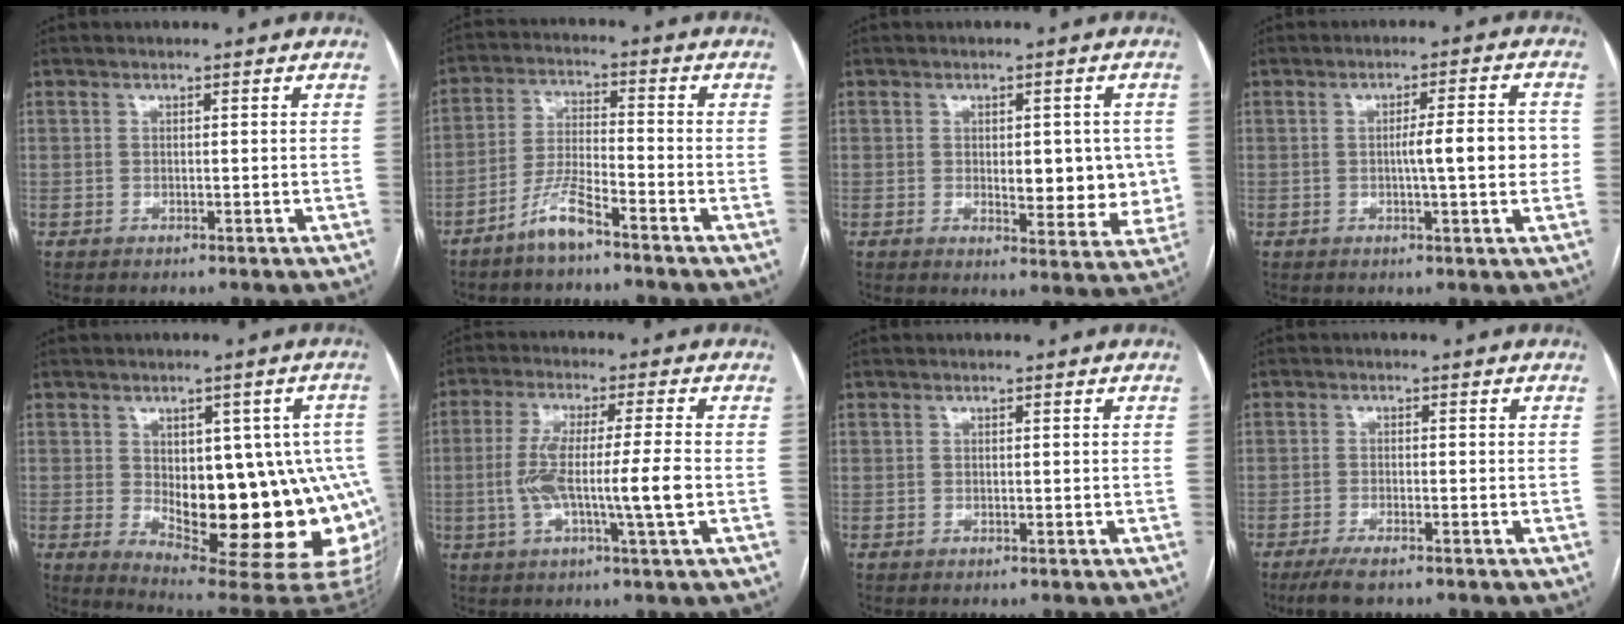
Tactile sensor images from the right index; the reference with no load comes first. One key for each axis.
{"total": 6.3, "fx": -4.7, "fy": 0.6, "fz": 4.1, "tx": -0.092, "ty": -0.005, "tz": -0.095}
{"total": 8.9, "fx": 0.1, "fy": 4.3, "fz": 7.8, "tx": -0.083, "ty": 0.002, "tz": 0.014}
{"total": 6.6, "fx": -0.3, "fy": 0.8, "fz": 6.6, "tx": -0.098, "ty": 0.010, "tz": -0.005}
{"total": 21.5, "fx": -2.4, "fy": 8.7, "fz": 19.5, "tx": -0.174, "ty": 0.013, "tz": -0.002}
{"total": 9.9, "fx": -1.4, "fy": -0.2, "fz": 9.8, "tx": -0.184, "ty": 0.002, "tz": -0.028}
{"total": 0.0}
{"total": 4.2, "fx": -3.1, "fy": 0.7, "fz": 2.7, "tx": -0.058, "ty": -0.009, "tz": -0.055}